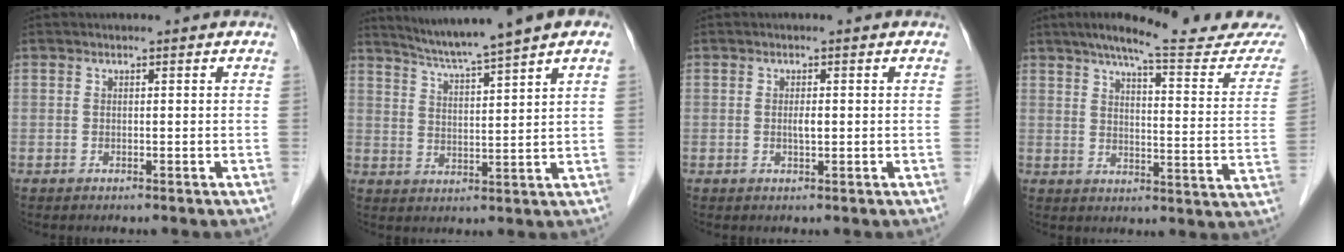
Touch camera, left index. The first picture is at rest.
{"total": 9.6, "force": [7.8, -1.2, 5.5], "torque": [-0.092, 0.017, 0.122]}
{"total": 1.3, "force": [0.0, 0.3, 1.3], "torque": [-0.023, 0.000, 0.000]}
{"total": 19.7, "force": [17.7, 0.6, 8.6], "torque": [-0.113, -0.049, 0.220]}